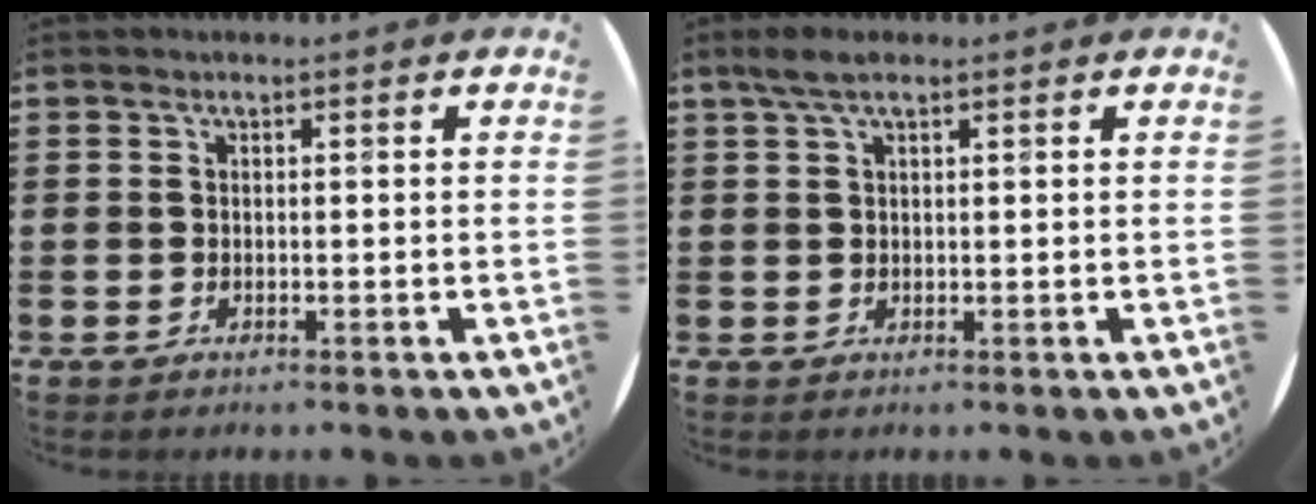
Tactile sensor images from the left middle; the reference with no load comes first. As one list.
[{"total": 2.5, "force": [1.6, 0.7, 1.8], "torque": [-0.038, 0.005, 0.029]}]